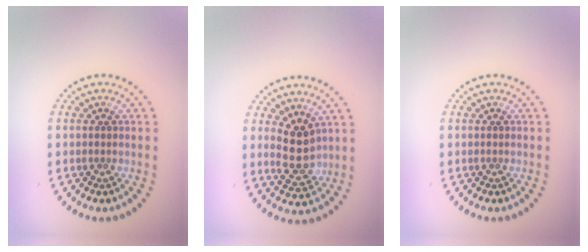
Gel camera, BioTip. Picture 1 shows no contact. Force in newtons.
{"total": 3.5, "press": 3.4, "slide": 1.0}
{"total": 0.0}